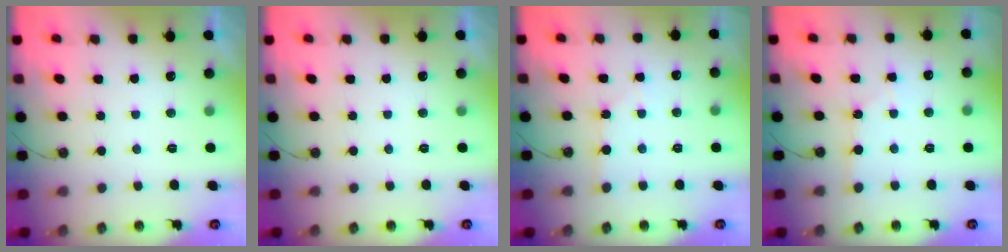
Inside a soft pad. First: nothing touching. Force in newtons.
{"total": 0.0}
{"total": 2.3, "press": 2.3, "slide": 0.4}
{"total": 2.6, "press": 2.6, "slide": 0.3}